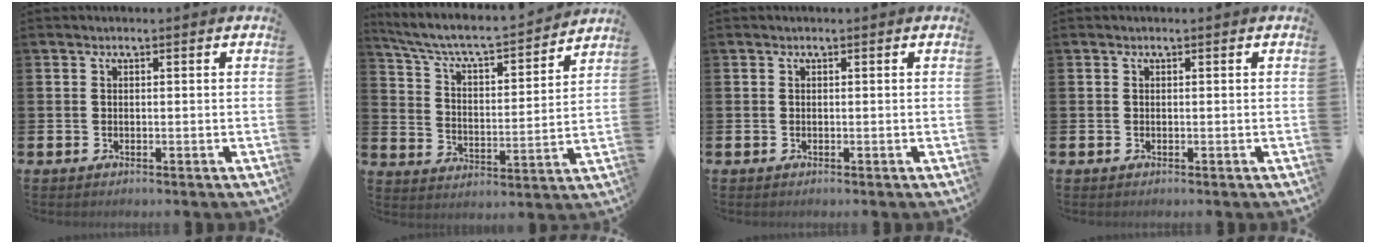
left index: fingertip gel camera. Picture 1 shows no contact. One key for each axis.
{"total": 7.0, "fx": 6.3, "fy": 1.4, "fz": 2.6, "tx": -0.086, "ty": -0.047, "tz": 0.103}
{"total": 0.0}
{"total": 0.0}